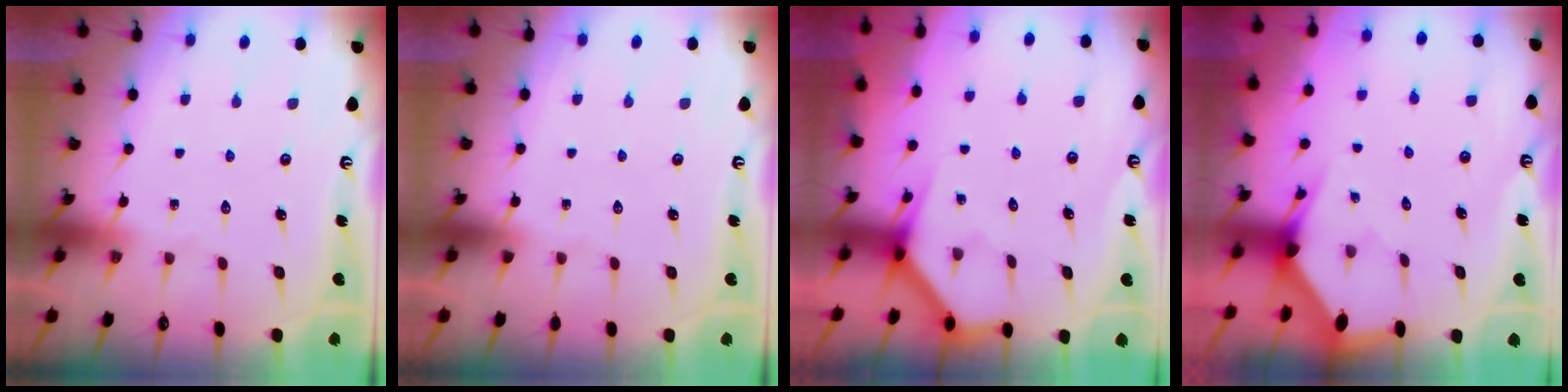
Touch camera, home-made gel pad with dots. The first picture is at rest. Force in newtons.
{"total": 0.0}
{"total": 3.6, "press": 3.6, "slide": 0.2}
{"total": 2.8, "press": 2.8, "slide": 0.1}